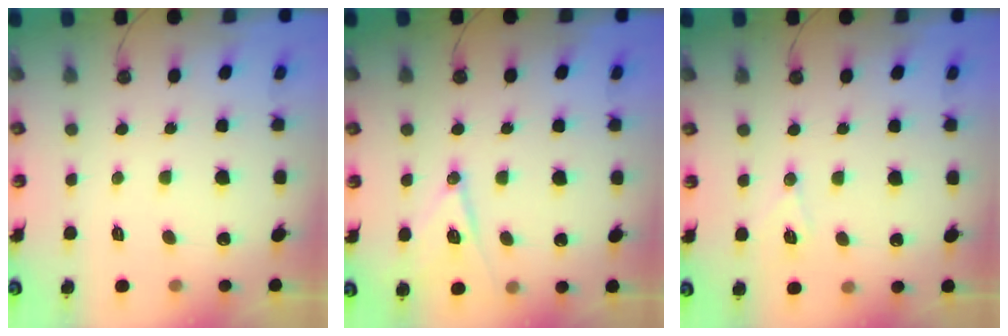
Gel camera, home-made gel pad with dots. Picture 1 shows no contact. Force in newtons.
{"total": 12.3, "press": 12.2, "slide": 1.3}
{"total": 6.8, "press": 6.7, "slide": 1.1}